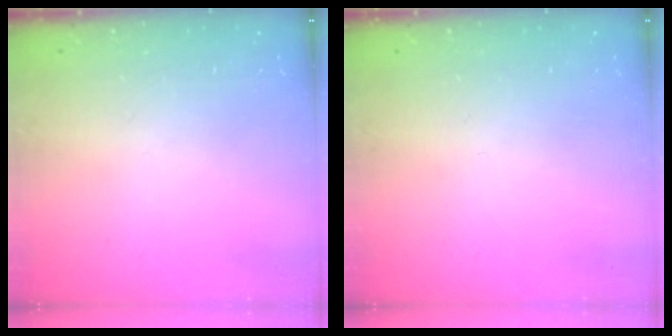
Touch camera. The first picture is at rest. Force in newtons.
{"total": 0.0}